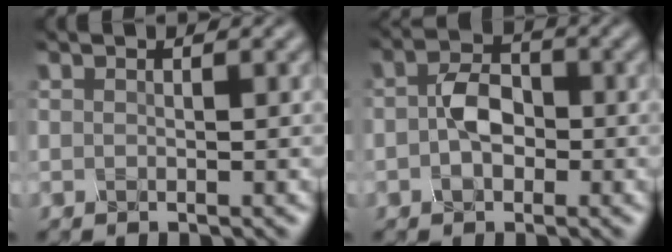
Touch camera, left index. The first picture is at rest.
{"total": 3.4, "force": [-0.5, 2.3, 2.5], "torque": [-0.050, 0.003, -0.015]}